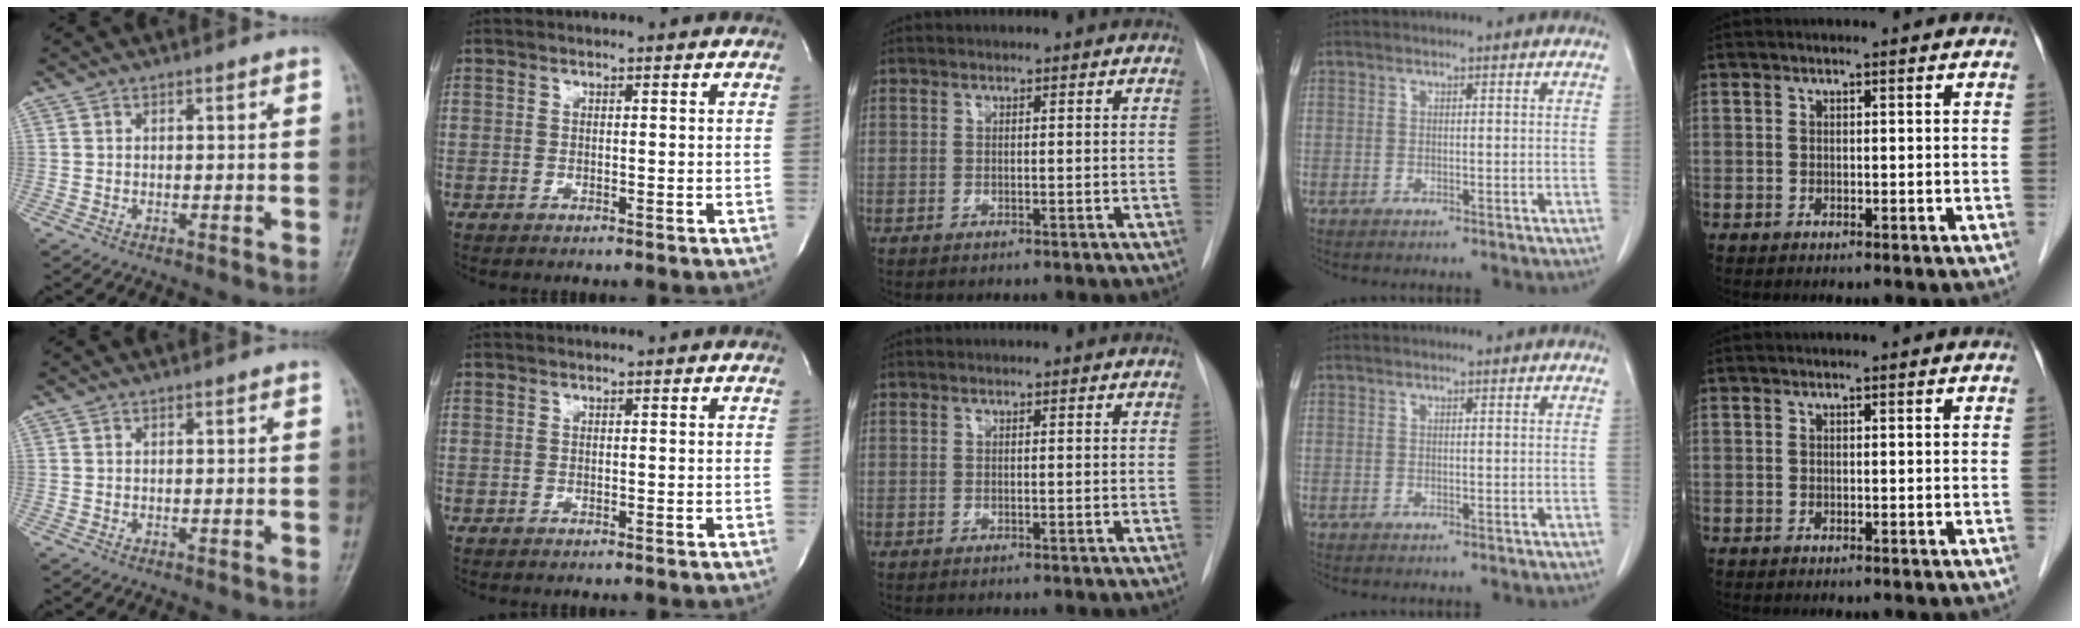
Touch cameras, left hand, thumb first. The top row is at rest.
{}